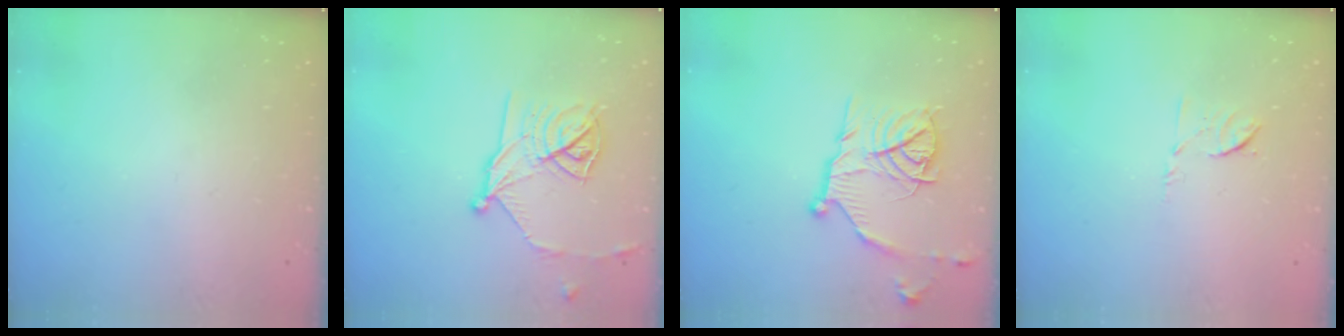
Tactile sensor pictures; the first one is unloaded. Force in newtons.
{"total": 14.7, "press": 14.7, "slide": 0.6}
{"total": 14.6, "press": 14.5, "slide": 1.3}
{"total": 6.6, "press": 6.5, "slide": 1.1}